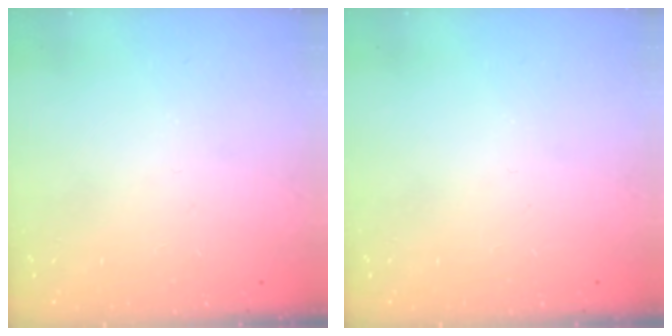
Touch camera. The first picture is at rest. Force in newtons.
{"total": 0.0}